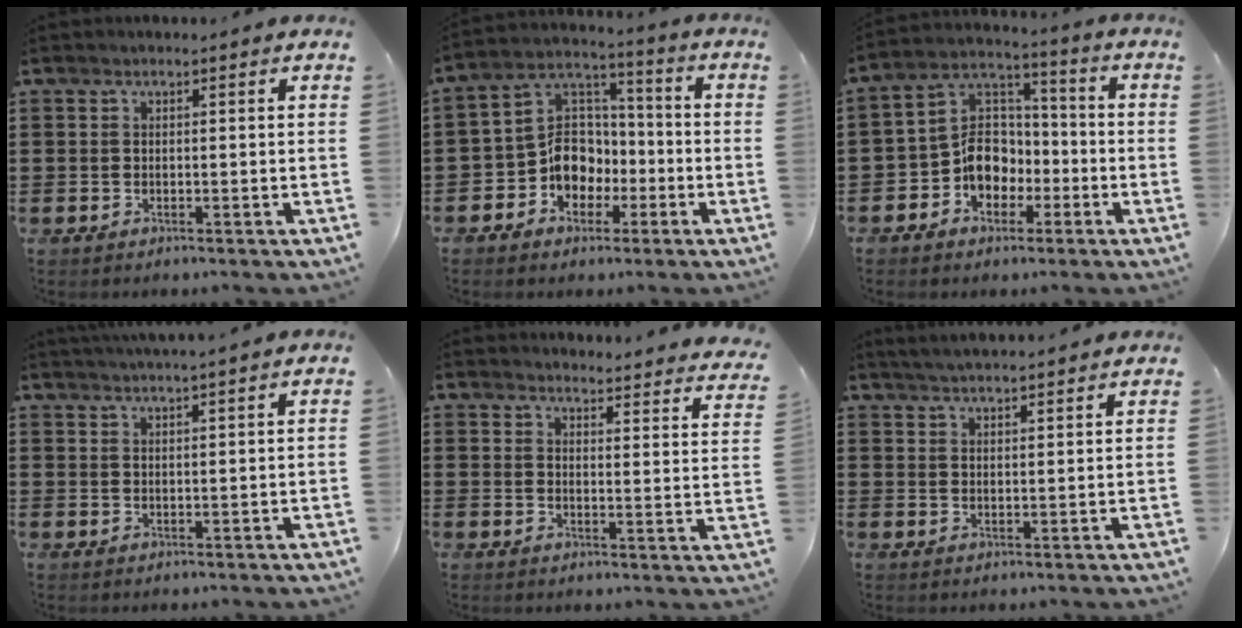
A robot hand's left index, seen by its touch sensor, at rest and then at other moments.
{"total": 8.1, "force": [-2.7, 7.1, 3.0], "torque": [-0.097, 0.005, -0.057]}
{"total": 8.0, "force": [-2.6, 6.4, 4.0], "torque": [-0.110, 0.008, -0.057]}
{"total": 1.9, "force": [1.8, -0.5, 0.4], "torque": [-0.011, -0.002, 0.035]}
{"total": 3.7, "force": [3.6, 0.0, 0.6], "torque": [-0.020, -0.027, 0.062]}
{"total": 3.0, "force": [2.9, -0.4, 0.1], "torque": [-0.010, -0.008, 0.055]}